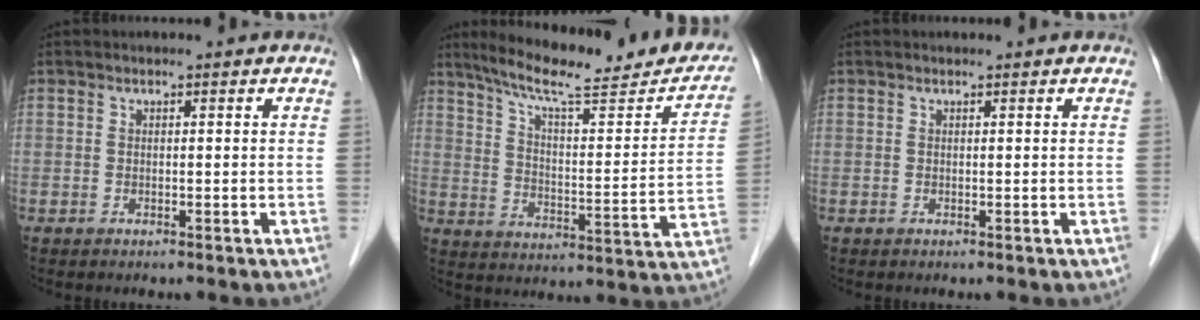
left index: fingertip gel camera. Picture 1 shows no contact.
{"total": 22.2, "force": [18.5, 3.1, 11.8], "torque": [-0.176, -0.011, 0.254]}
{"total": 0.5, "force": [0.5, 0.0, 0.2], "torque": [-0.005, 0.006, 0.009]}